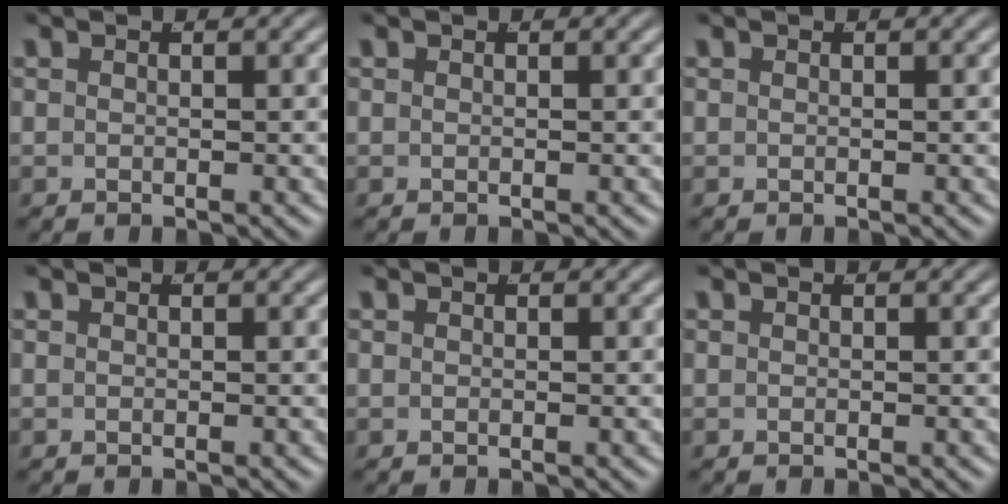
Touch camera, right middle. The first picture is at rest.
{"total": 0.0}
{"total": 0.0}
{"total": 0.0}
{"total": 0.0}
{"total": 0.0}